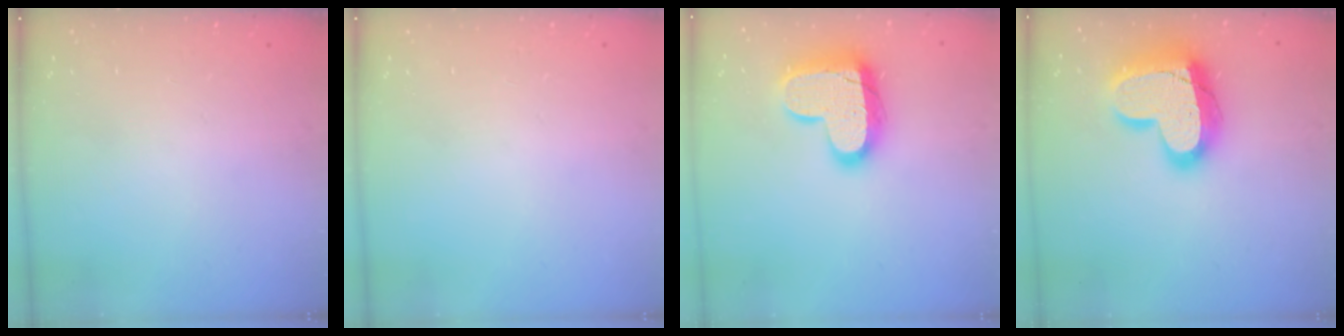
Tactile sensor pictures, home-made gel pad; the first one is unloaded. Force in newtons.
{"total": 0.0}
{"total": 17.1, "press": 17.0, "slide": 1.2}
{"total": 21.4, "press": 21.3, "slide": 1.7}